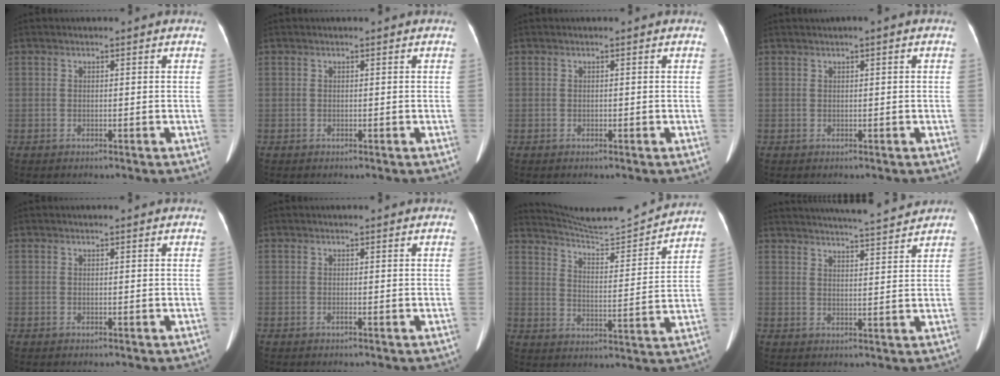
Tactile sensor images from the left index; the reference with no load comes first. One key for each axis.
{"total": 0.0}
{"total": 0.0}
{"total": 0.8, "fx": 0.2, "fy": 0.0, "fz": 0.7, "tx": -0.015, "ty": 0.008, "tz": 0.005}
{"total": 0.0}
{"total": 0.0}
{"total": 14.3, "fx": 14.0, "fy": -1.1, "fz": 2.7, "tx": -0.056, "ty": -0.027, "tz": 0.208}
{"total": 12.2, "fx": 11.6, "fy": 0.4, "fz": 3.9, "tx": -0.065, "ty": 0.003, "tz": 0.158}